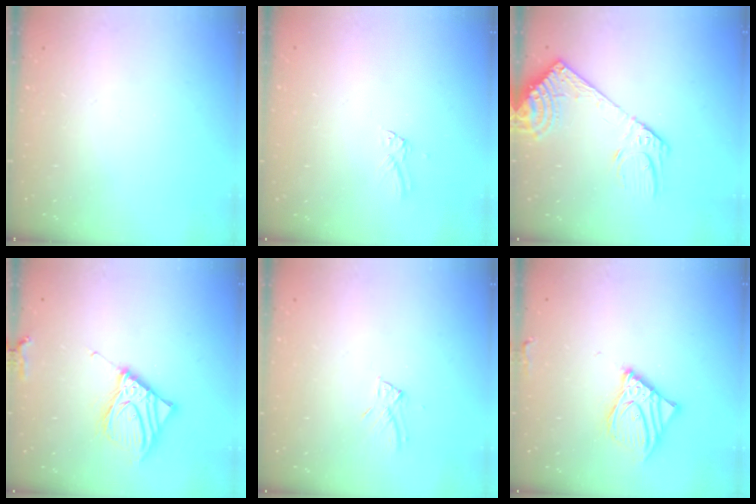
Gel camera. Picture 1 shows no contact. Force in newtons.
{"total": 1.5, "press": 1.5, "slide": 0.1}
{"total": 13.4, "press": 13.1, "slide": 2.9}
{"total": 12.0, "press": 11.8, "slide": 1.7}
{"total": 7.2, "press": 7.2, "slide": 0.6}
{"total": 11.7, "press": 11.5, "slide": 2.2}